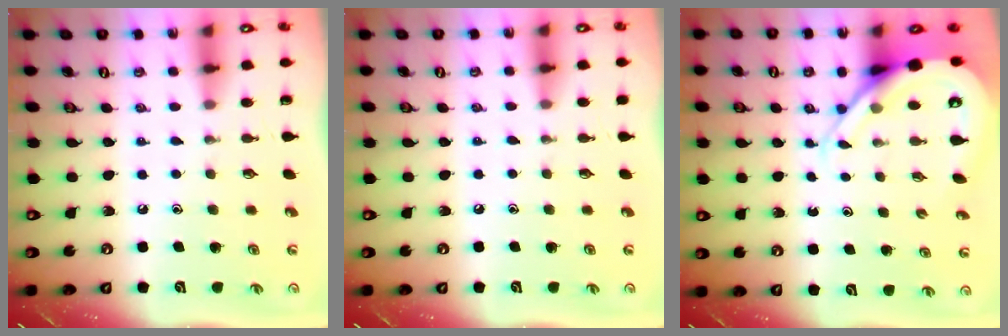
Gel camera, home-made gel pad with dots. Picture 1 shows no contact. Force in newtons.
{"total": 2.5, "press": 2.4, "slide": 0.4}
{"total": 9.1, "press": 9.1, "slide": 0.9}